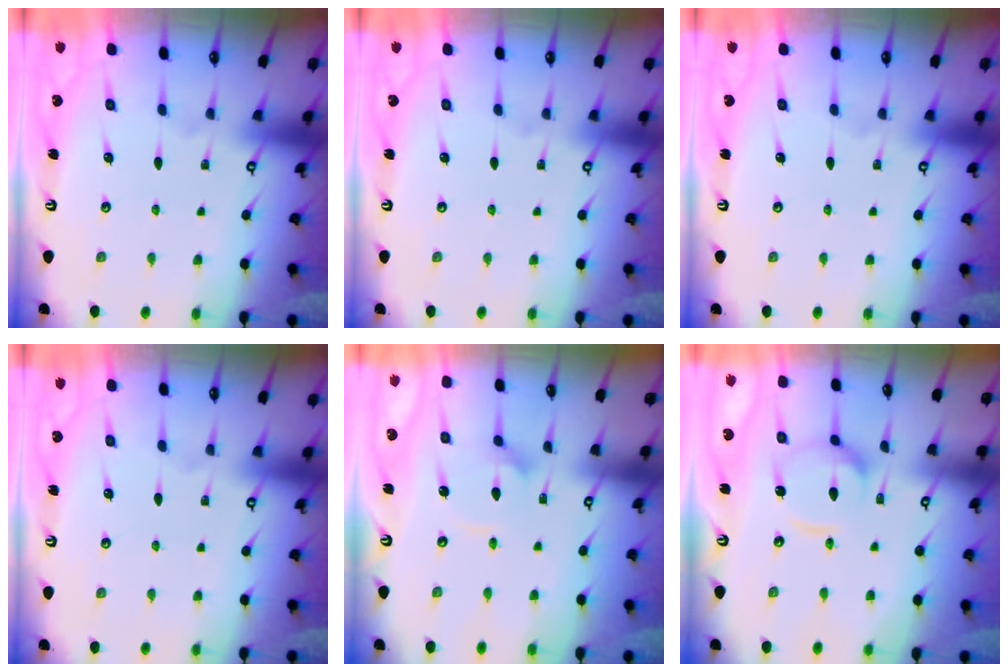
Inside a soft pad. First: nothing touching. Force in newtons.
{"total": 0.0}
{"total": 0.0}
{"total": 0.0}
{"total": 5.8, "press": 5.8, "slide": 0.4}
{"total": 11.0, "press": 10.9, "slide": 1.0}